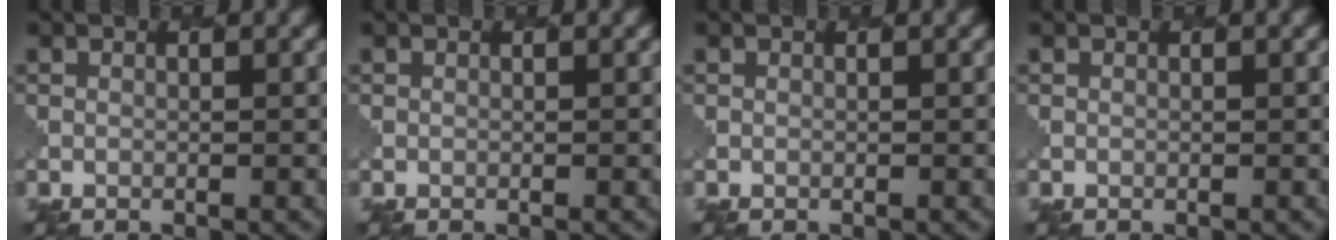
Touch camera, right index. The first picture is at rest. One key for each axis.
{"total": 0.0}
{"total": 0.0}
{"total": 0.0}